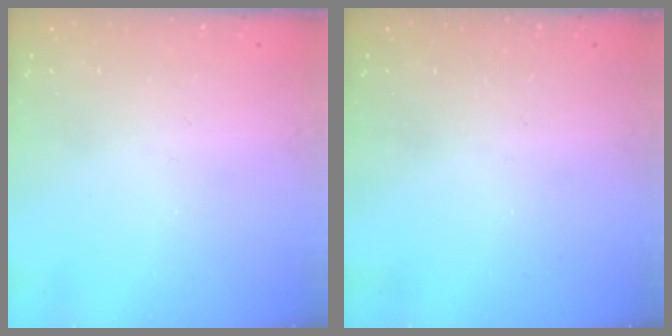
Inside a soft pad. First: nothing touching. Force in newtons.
{"total": 0.0}